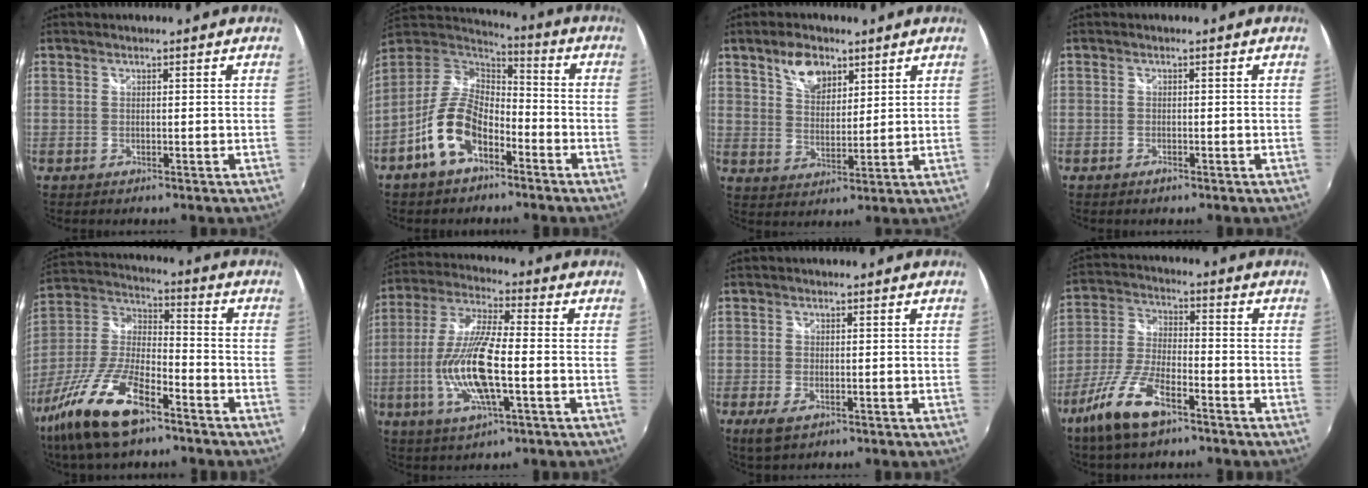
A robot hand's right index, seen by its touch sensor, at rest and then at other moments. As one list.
[{"total": 13.1, "force": [-6.3, 7.3, 8.9], "torque": [-0.188, 0.009, -0.116]}, {"total": 7.4, "force": [4.6, 4.2, 4.1], "torque": [-0.068, 0.012, 0.084]}, {"total": 0.9, "force": [-0.7, 0.4, 0.4], "torque": [-0.007, -0.002, -0.014]}, {"total": 18.9, "force": [-11.6, 6.2, 13.6], "torque": [-0.294, -0.028, -0.225]}, {"total": 15.3, "force": [-3.5, 3.7, 14.4], "torque": [-0.294, -0.009, -0.068]}, {"total": 3.6, "force": [-1.8, 1.6, 2.6], "torque": [-0.057, -0.010, -0.030]}, {"total": 12.4, "force": [-7.9, 4.0, 8.7], "torque": [-0.194, -0.010, -0.156]}]